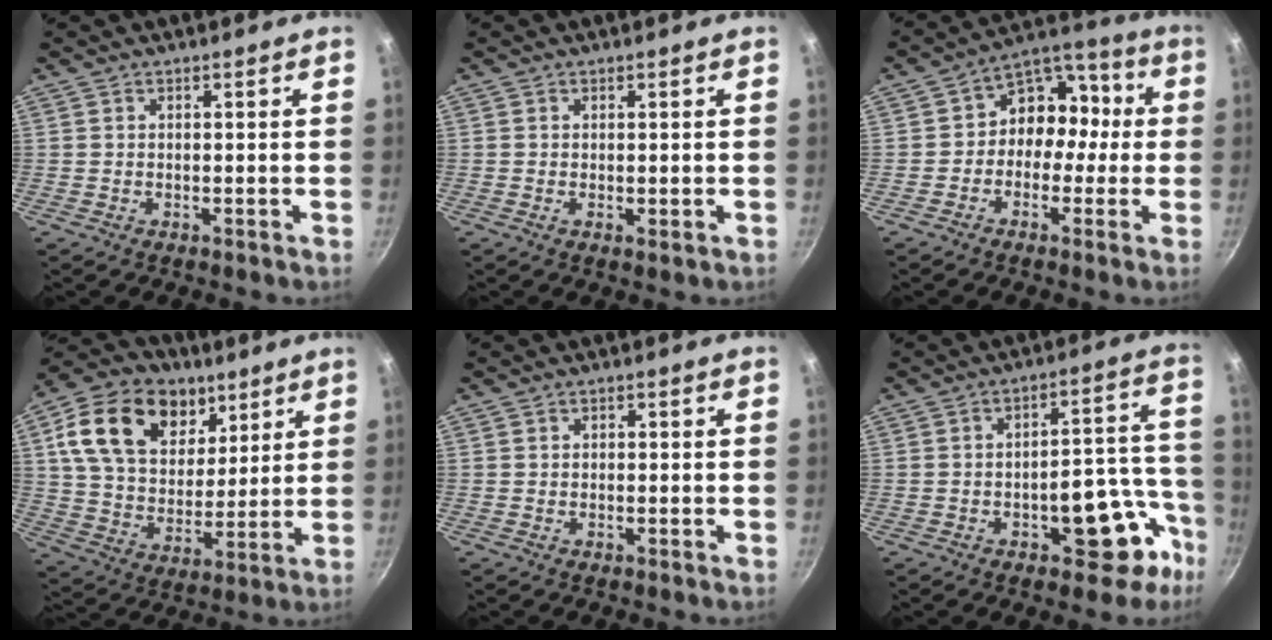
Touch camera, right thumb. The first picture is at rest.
{"total": 0.9, "force": [0.0, 0.3, 0.8], "torque": [-0.011, -0.004, -0.002]}
{"total": 10.4, "force": [-0.9, 8.6, 5.9], "torque": [-0.030, 0.044, -0.037]}
{"total": 21.7, "force": [9.6, 14.9, 12.6], "torque": [-0.197, -0.025, 0.162]}
{"total": 0.5, "force": [-0.2, 0.5, 0.1], "torque": [-0.002, 0.003, -0.003]}
{"total": 14.3, "force": [-6.3, 7.3, 10.5], "torque": [-0.065, 0.068, -0.074]}